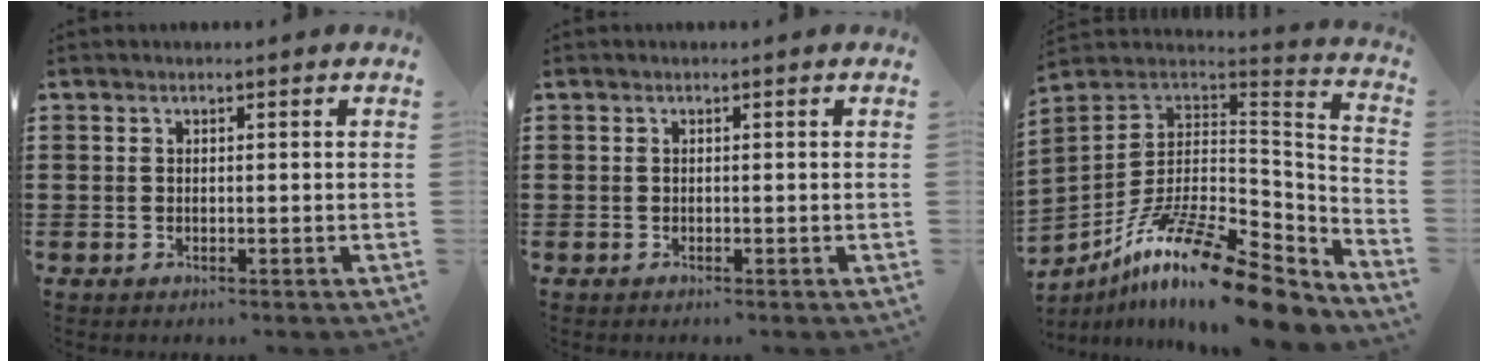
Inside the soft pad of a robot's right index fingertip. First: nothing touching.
{"total": 0.0}
{"total": 17.3, "force": [-11.7, 4.4, 12.0], "torque": [-0.223, 0.034, -0.208]}